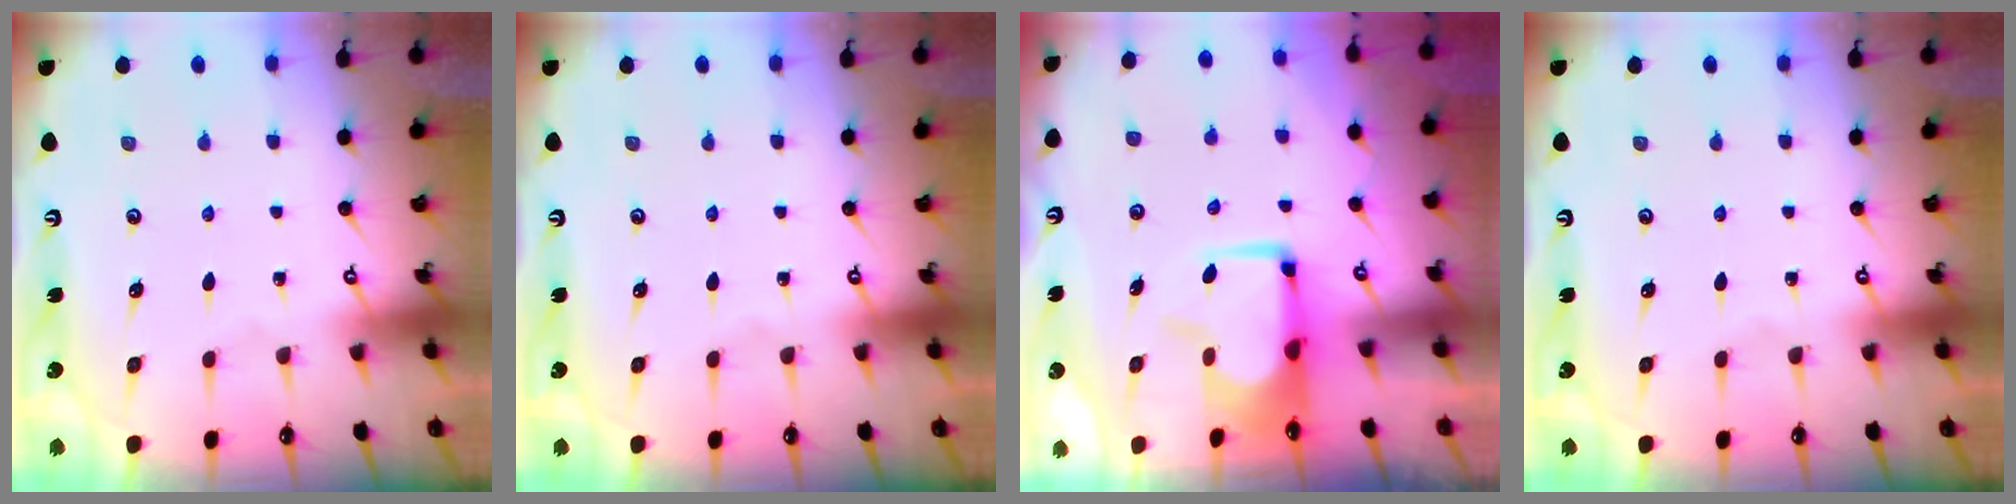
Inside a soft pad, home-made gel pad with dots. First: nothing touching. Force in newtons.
{"total": 0.0}
{"total": 0.8, "press": 0.0, "slide": 0.8}
{"total": 0.0}